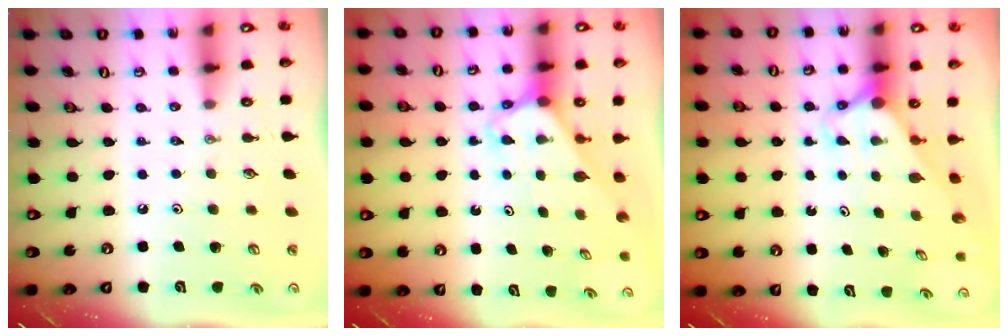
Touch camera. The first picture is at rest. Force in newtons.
{"total": 2.7, "press": 2.7, "slide": 0.2}
{"total": 2.6, "press": 2.6, "slide": 0.1}